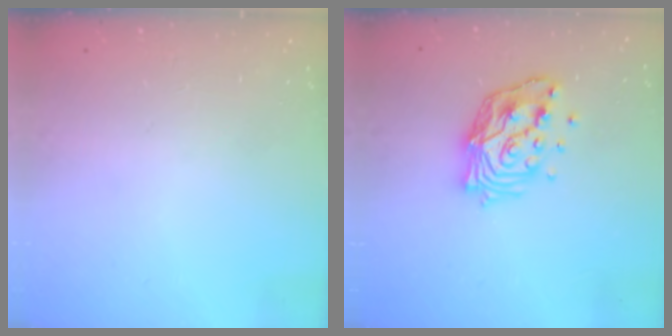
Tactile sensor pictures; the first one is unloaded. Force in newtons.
{"total": 14.3, "press": 14.2, "slide": 1.4}